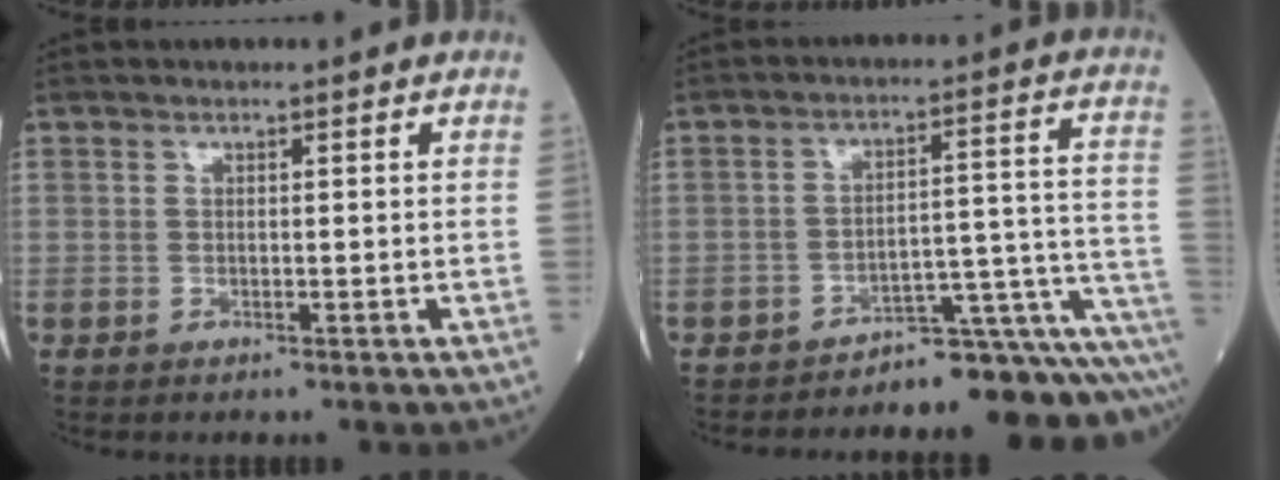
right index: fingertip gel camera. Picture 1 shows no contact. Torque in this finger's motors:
{"motor_torque": [0.53, -1.36, 0.28, 0.03]}